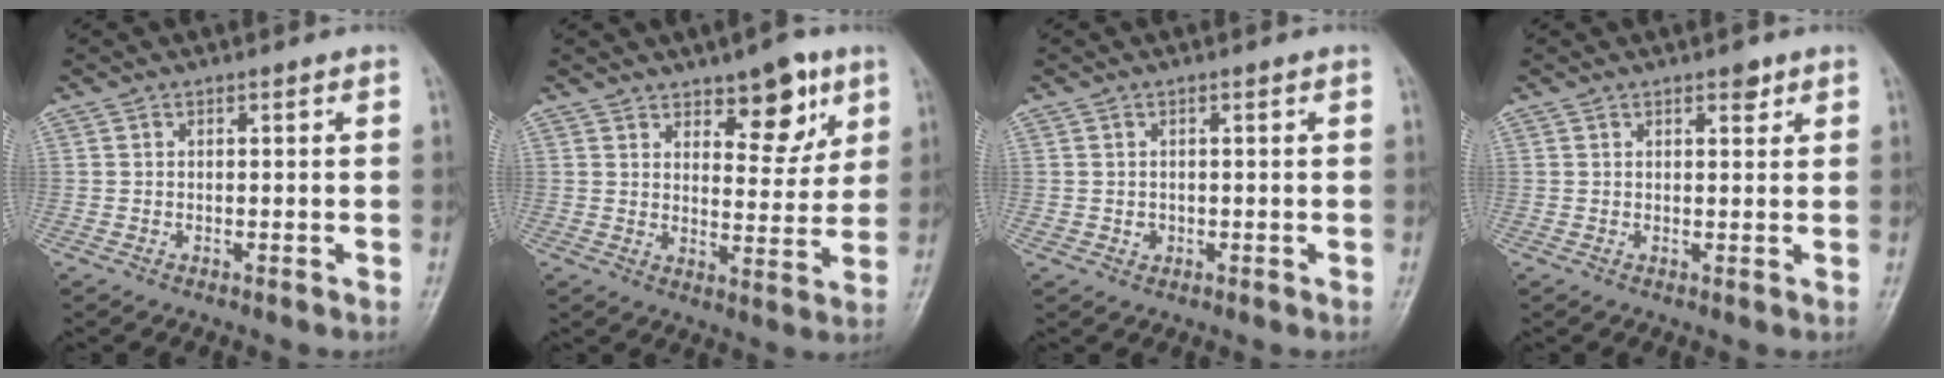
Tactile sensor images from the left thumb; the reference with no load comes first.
{"total": 9.7, "force": [5.8, 4.5, 6.4], "torque": [-0.056, -0.036, 0.085]}
{"total": 1.2, "force": [-0.1, 1.1, 0.4], "torque": [-0.004, 0.002, 0.003]}
{"total": 2.0, "force": [1.3, 1.0, 1.2], "torque": [-0.007, -0.006, 0.017]}